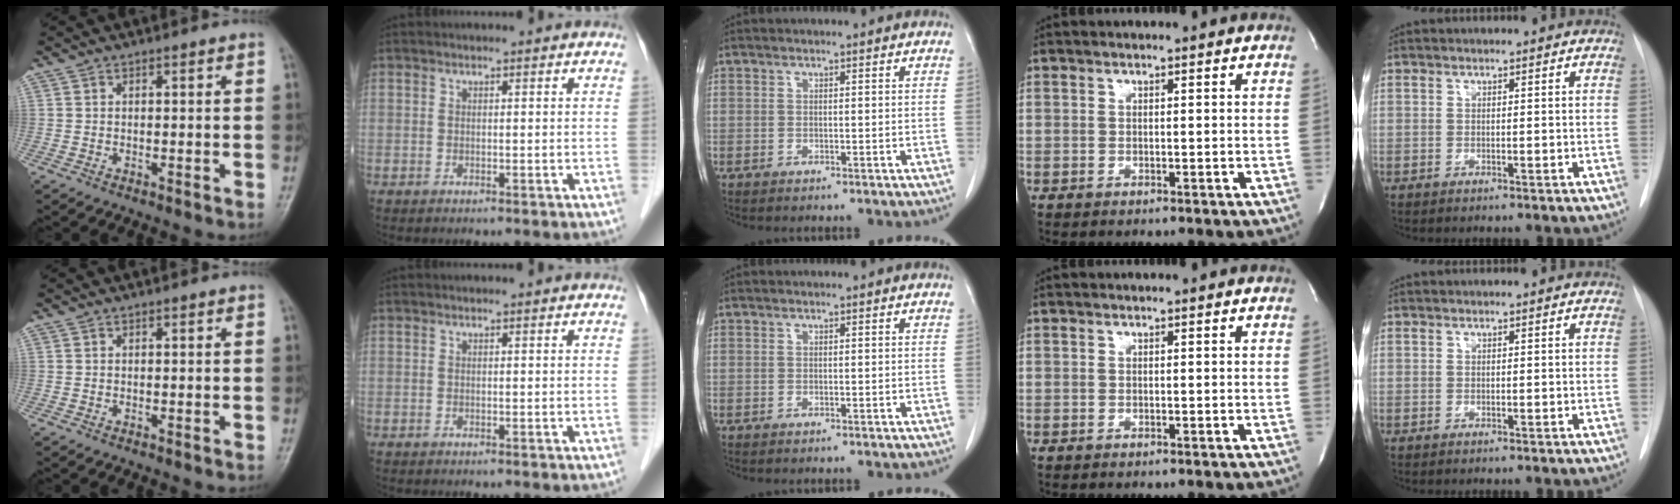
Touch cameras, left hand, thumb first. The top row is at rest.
{}